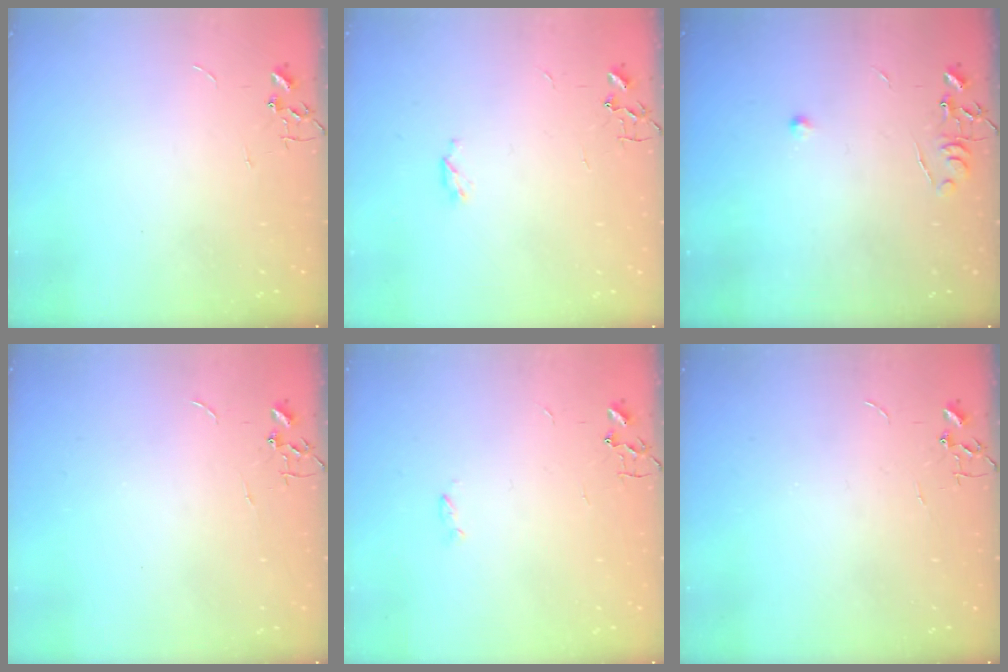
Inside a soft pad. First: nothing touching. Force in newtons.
{"total": 4.0, "press": 4.0, "slide": 0.5}
{"total": 5.8, "press": 5.8, "slide": 0.8}
{"total": 0.0}
{"total": 1.8, "press": 1.7, "slide": 0.4}
{"total": 0.0}